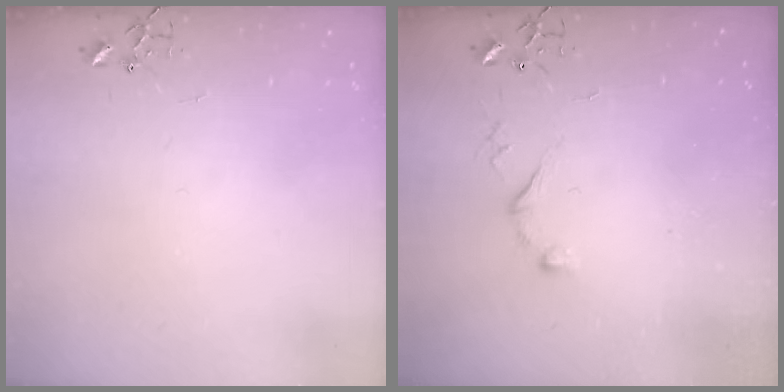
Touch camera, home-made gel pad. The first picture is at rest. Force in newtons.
{"total": 6.6, "press": 6.6, "slide": 0.5}